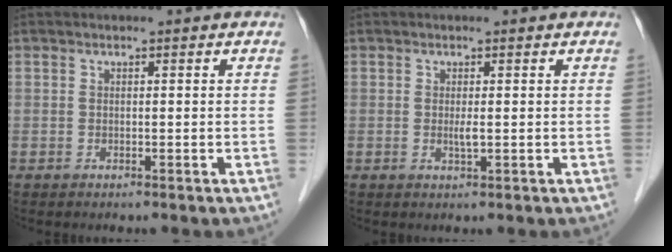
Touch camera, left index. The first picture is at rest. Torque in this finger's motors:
{"motor_torque": [0.31, 0.21, 0.01, 0.02]}